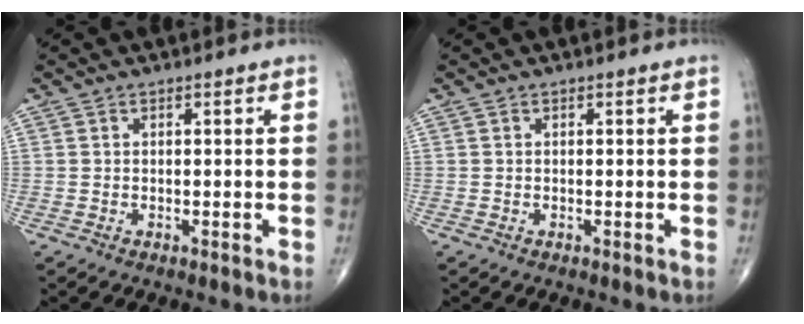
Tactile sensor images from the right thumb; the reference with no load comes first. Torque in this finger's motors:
{"motor_torque": [-0.01, 0.01, 0.07, 0.06, 0.00]}